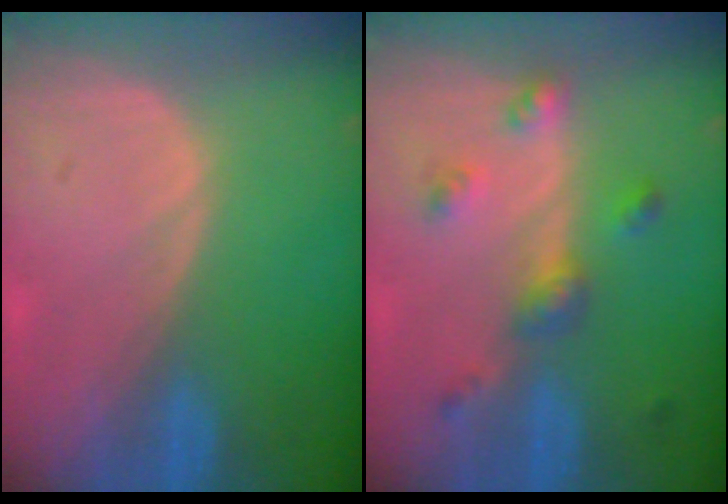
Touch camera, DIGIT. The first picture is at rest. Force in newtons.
{"total": 4.9, "press": 4.7, "slide": 1.2}